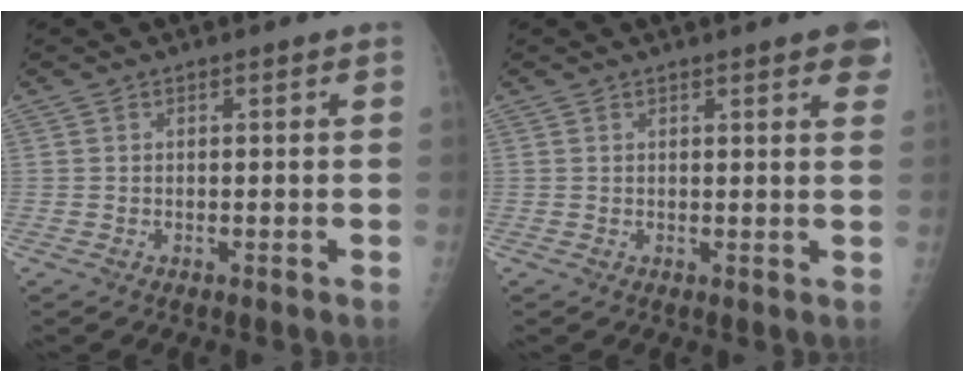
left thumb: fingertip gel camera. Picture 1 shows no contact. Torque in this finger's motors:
{"motor_torque": [0.76, 0.41, 0.61, -0.39, 0.00]}